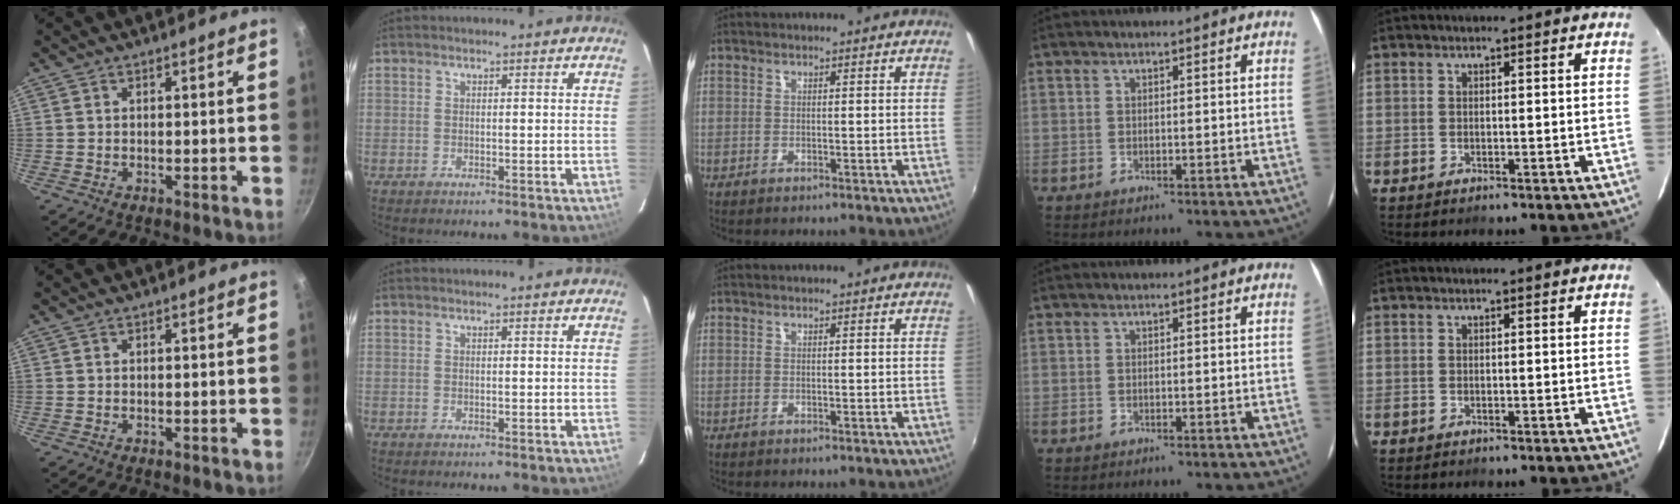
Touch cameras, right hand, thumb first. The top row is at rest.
{}